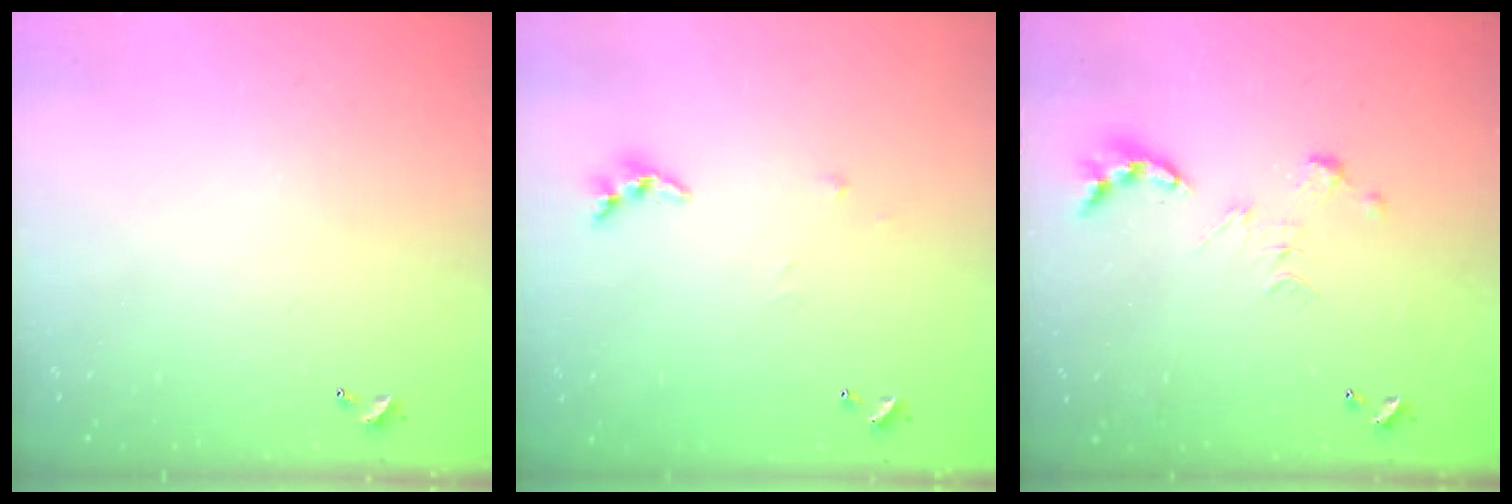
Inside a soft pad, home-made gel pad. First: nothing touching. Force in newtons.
{"total": 4.6, "press": 4.5, "slide": 0.5}
{"total": 0.0}